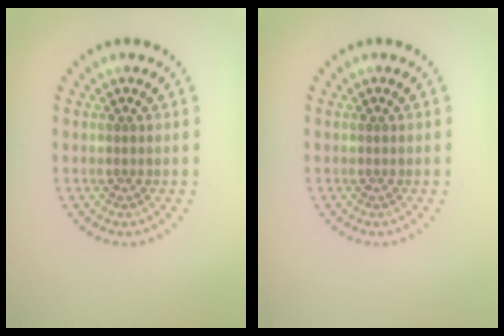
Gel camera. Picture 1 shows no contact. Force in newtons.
{"total": 0.0}